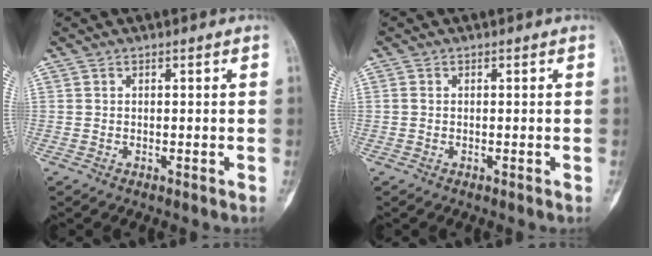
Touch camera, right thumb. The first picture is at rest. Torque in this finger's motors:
{"motor_torque": [0.04, -0.01, 0.33, 0.00, 0.01]}